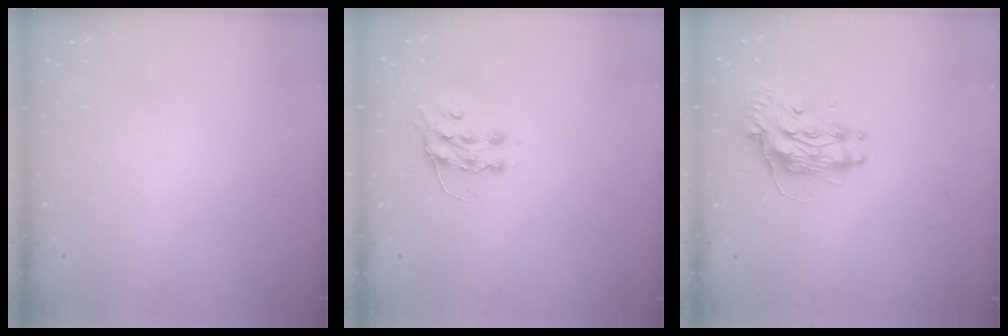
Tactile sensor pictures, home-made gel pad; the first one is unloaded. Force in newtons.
{"total": 7.6, "press": 7.5, "slide": 0.9}
{"total": 10.6, "press": 10.6, "slide": 0.7}